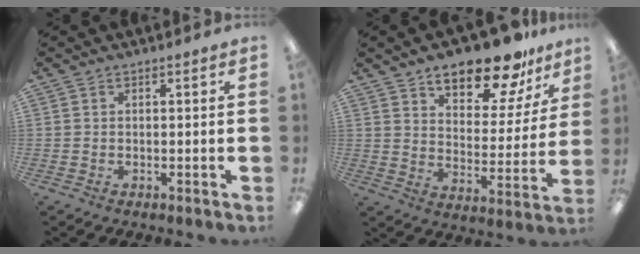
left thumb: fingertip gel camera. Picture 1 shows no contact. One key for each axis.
{"total": 16.8, "fx": 13.6, "fy": 5.8, "fz": 7.9, "tx": -0.122, "ty": -0.090, "tz": 0.232}